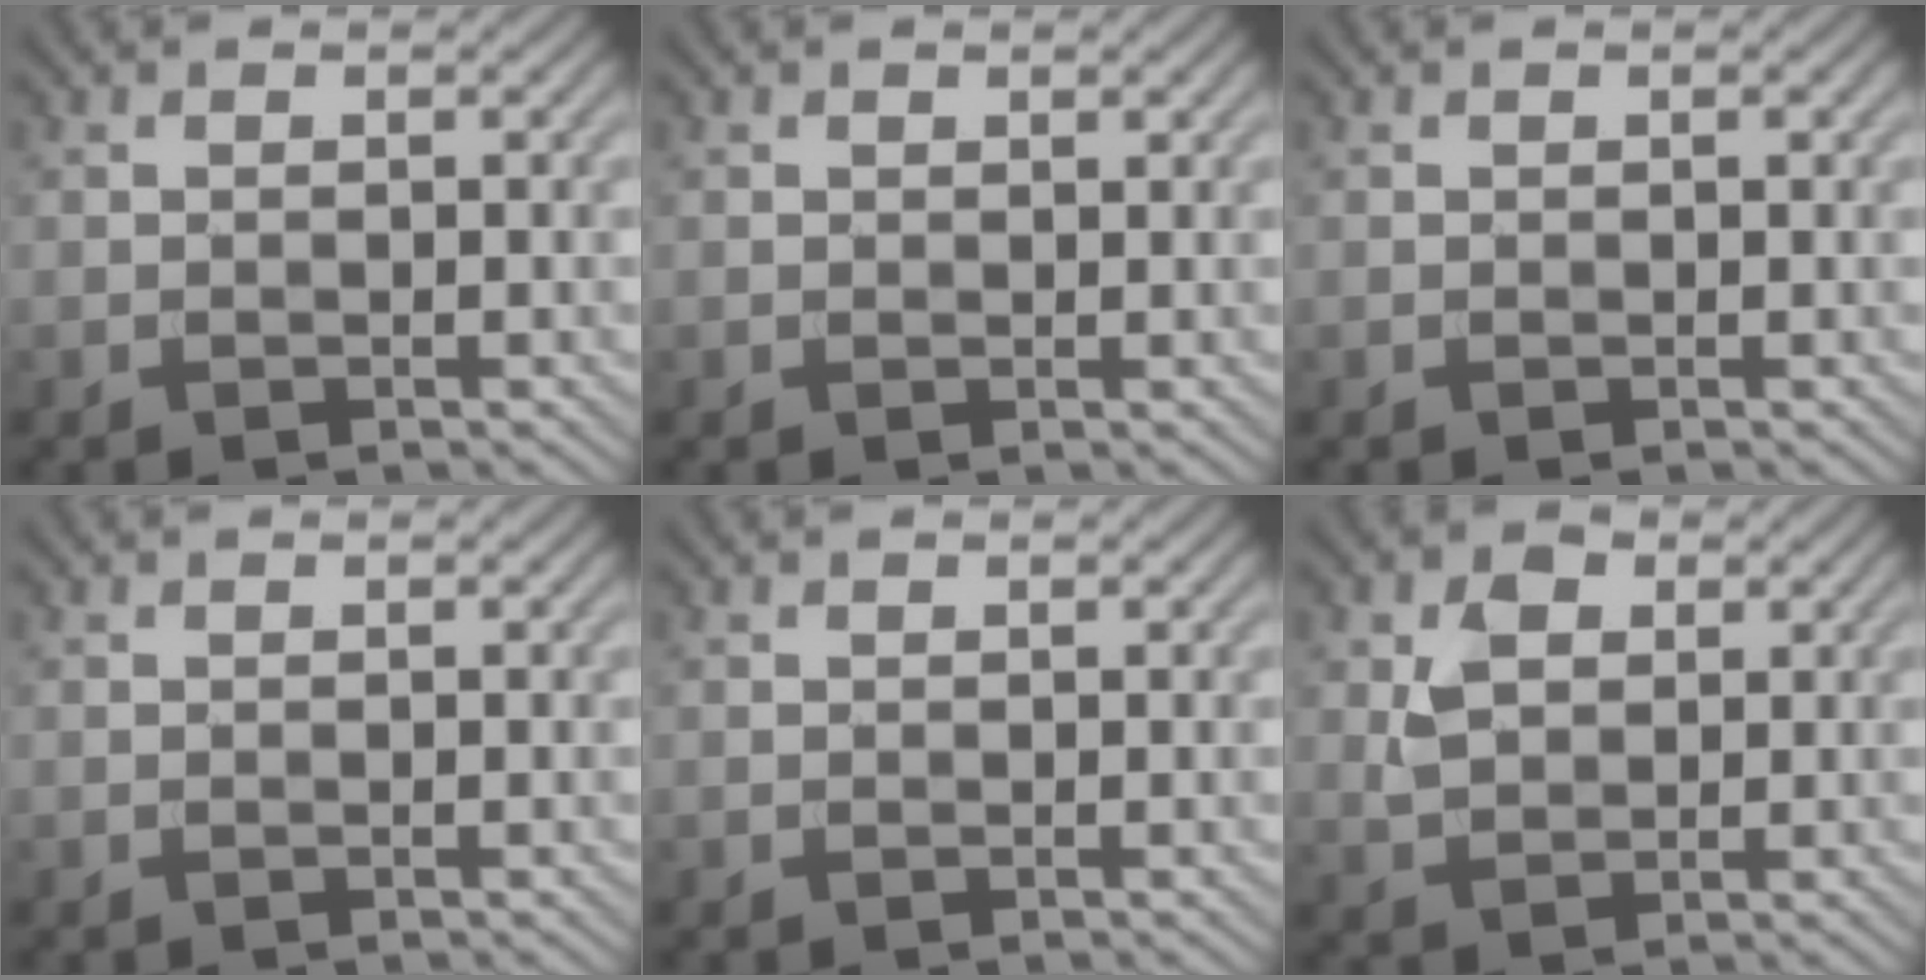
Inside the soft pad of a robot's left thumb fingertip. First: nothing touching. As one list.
[{"total": 0.7, "force": [0.6, 0.3, 0.1], "torque": [-0.003, 0.000, 0.013]}, {"total": 0.0}, {"total": 0.0}, {"total": 0.0}, {"total": 4.3, "force": [1.4, 3.3, 2.5], "torque": [-0.059, 0.003, 0.029]}]